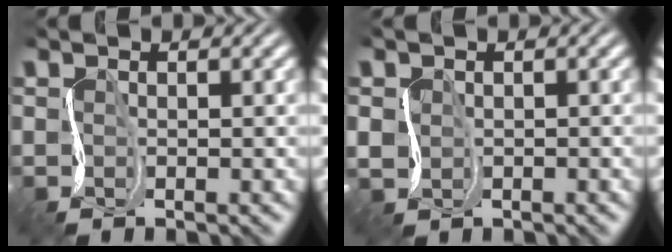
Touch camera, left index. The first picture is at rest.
{"total": 1.3, "force": [-0.1, 1.2, 0.6], "torque": [-0.022, -0.002, -0.002]}